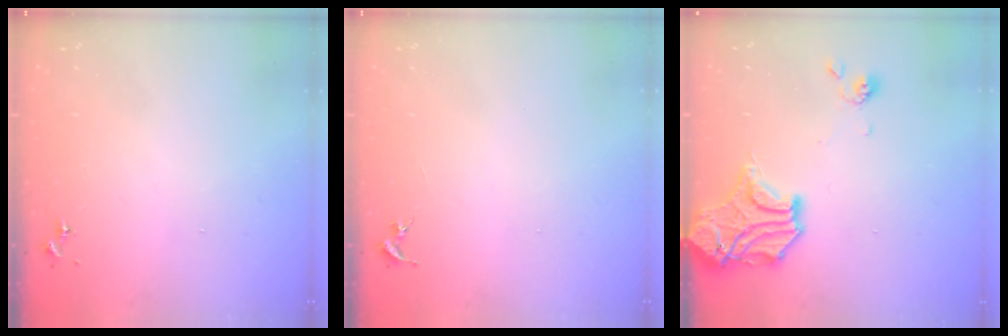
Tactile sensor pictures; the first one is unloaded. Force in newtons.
{"total": 0.0}
{"total": 16.4, "press": 16.1, "slide": 3.1}